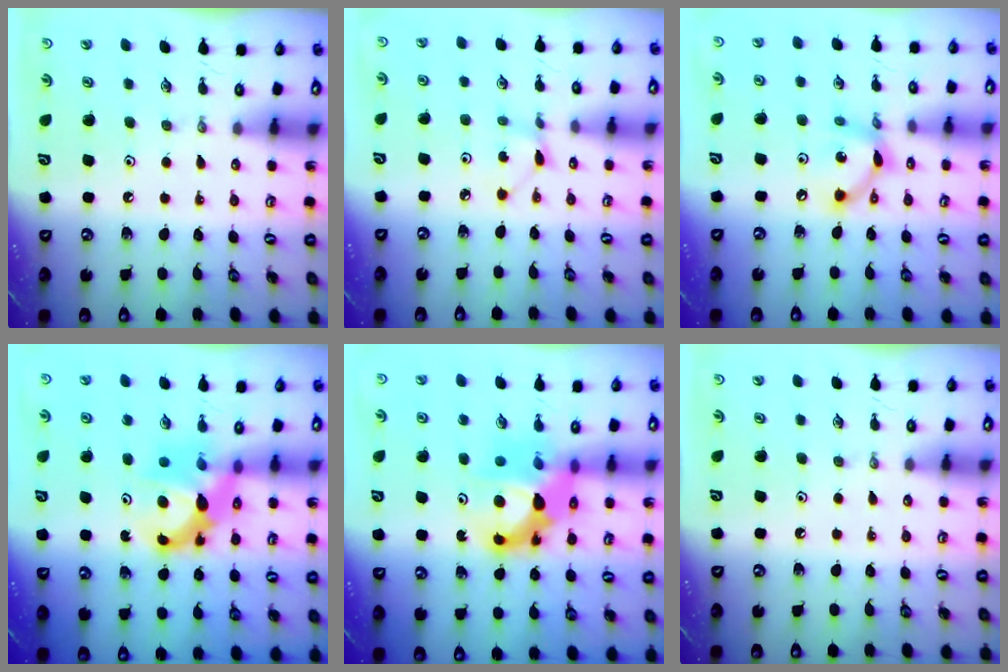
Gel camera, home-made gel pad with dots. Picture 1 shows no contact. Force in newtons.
{"total": 2.2, "press": 2.1, "slide": 0.3}
{"total": 9.5, "press": 9.5, "slide": 0.5}
{"total": 7.9, "press": 7.8, "slide": 0.5}
{"total": 12.1, "press": 12.1, "slide": 1.3}
{"total": 0.0}